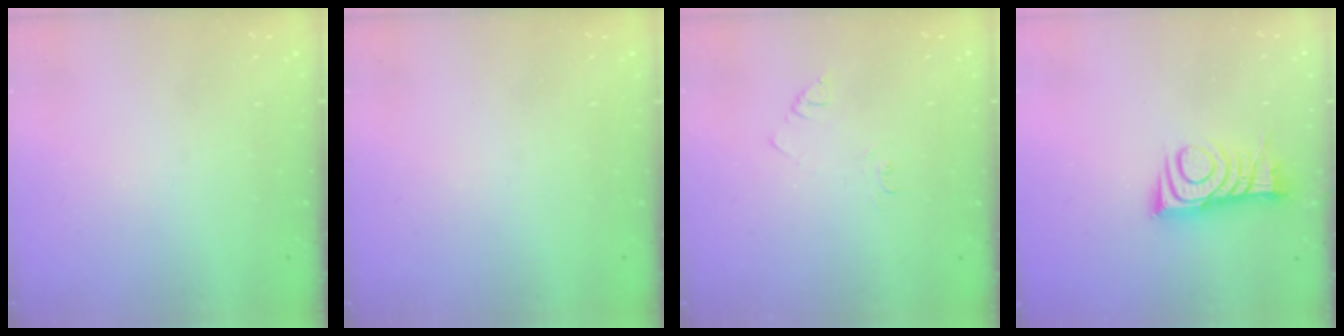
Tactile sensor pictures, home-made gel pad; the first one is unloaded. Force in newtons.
{"total": 0.0}
{"total": 2.9, "press": 2.9, "slide": 0.4}
{"total": 10.4, "press": 10.4, "slide": 0.0}